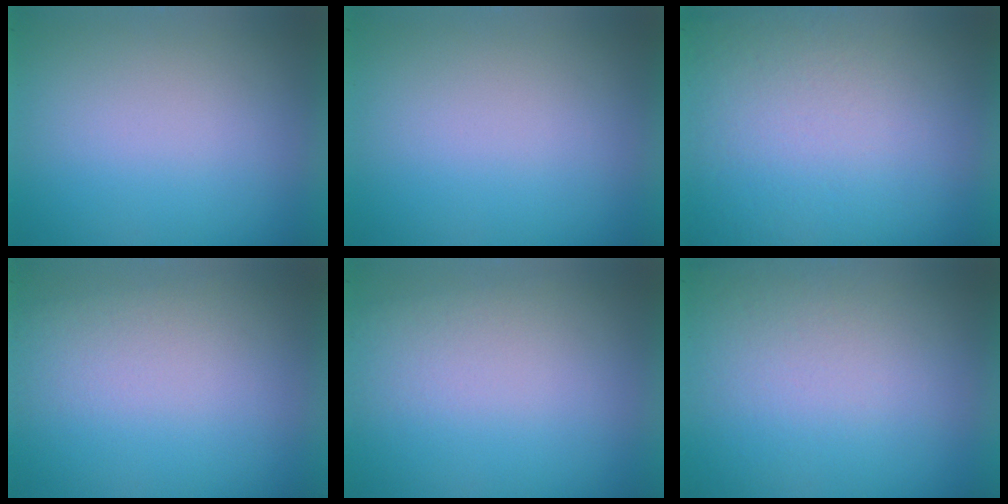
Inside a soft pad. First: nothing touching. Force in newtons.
{"total": 0.0}
{"total": 4.5}
{"total": 1.0}
{"total": 1.0}
{"total": 2.7}